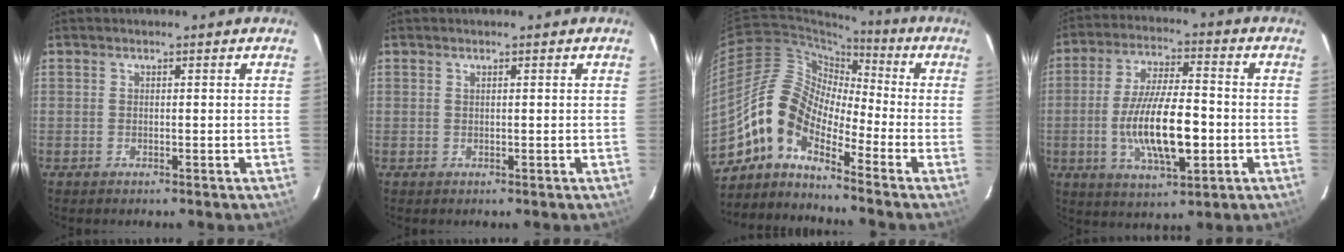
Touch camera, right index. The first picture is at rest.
{"total": 0.0}
{"total": 10.4, "force": [-6.5, 4.6, 6.6], "torque": [-0.115, 0.021, -0.146]}
{"total": 14.3, "force": [-3.0, 4.7, 13.2], "torque": [-0.254, -0.011, -0.047]}